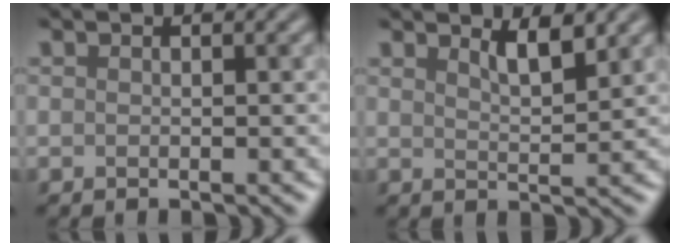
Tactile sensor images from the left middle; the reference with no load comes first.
{"total": 2.6, "force": [1.9, 0.6, 1.6], "torque": [-0.023, -0.003, 0.031]}